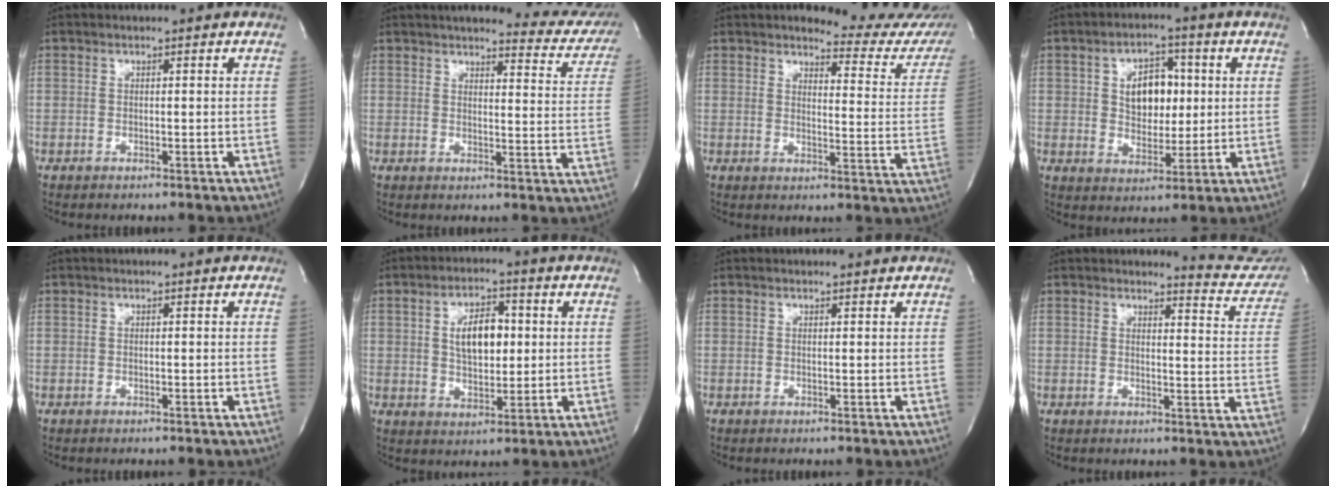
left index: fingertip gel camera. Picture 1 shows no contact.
{"total": 15.3, "force": [14.3, 3.0, 4.6], "torque": [-0.031, -0.049, 0.139]}
{"total": 14.3, "force": [13.7, 2.2, 3.3], "torque": [-0.018, -0.091, 0.130]}
{"total": 7.7, "force": [1.4, 5.1, 5.6], "torque": [-0.093, 0.010, 0.025]}
{"total": 0.0}
{"total": 7.4, "force": [1.1, 3.7, 6.2], "torque": [-0.112, 0.004, 0.022]}
{"total": 1.5, "force": [1.5, 0.4, 0.2], "torque": [-0.010, 0.008, 0.016]}
{"total": 8.3, "force": [8.2, 0.5, -0.4], "torque": [0.019, -0.081, 0.064]}